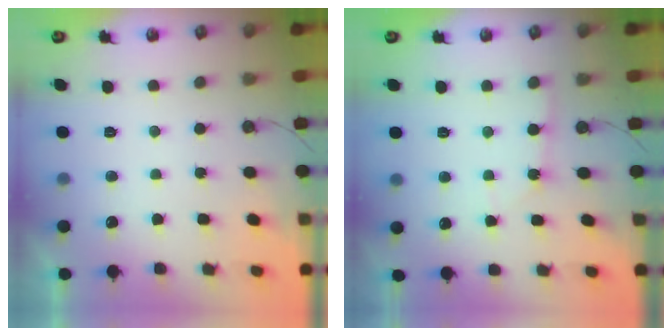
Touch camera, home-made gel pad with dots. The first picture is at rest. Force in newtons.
{"total": 4.1, "press": 4.0, "slide": 0.4}